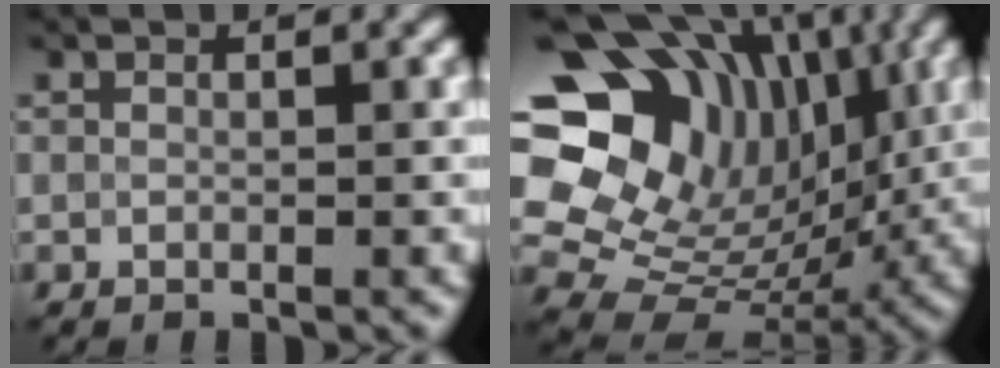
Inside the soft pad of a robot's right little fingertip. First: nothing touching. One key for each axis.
{"total": 17.0, "fx": 5.1, "fy": 13.7, "fz": 8.8, "tx": -0.181, "ty": 0.036, "tz": 0.096}